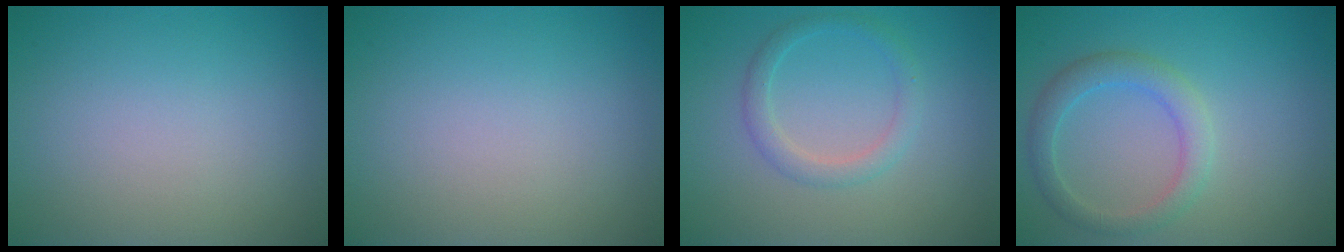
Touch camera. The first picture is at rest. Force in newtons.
{"total": 0.0}
{"total": 2.0, "press": 2.0, "slide": 0.1}
{"total": 2.9, "press": 2.9, "slide": 0.1}